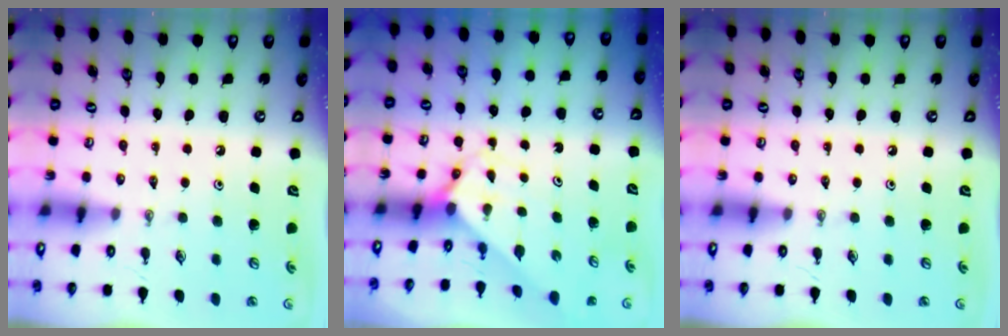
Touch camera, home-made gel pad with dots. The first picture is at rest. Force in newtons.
{"total": 2.3, "press": 2.3, "slide": 0.2}
{"total": 0.0}